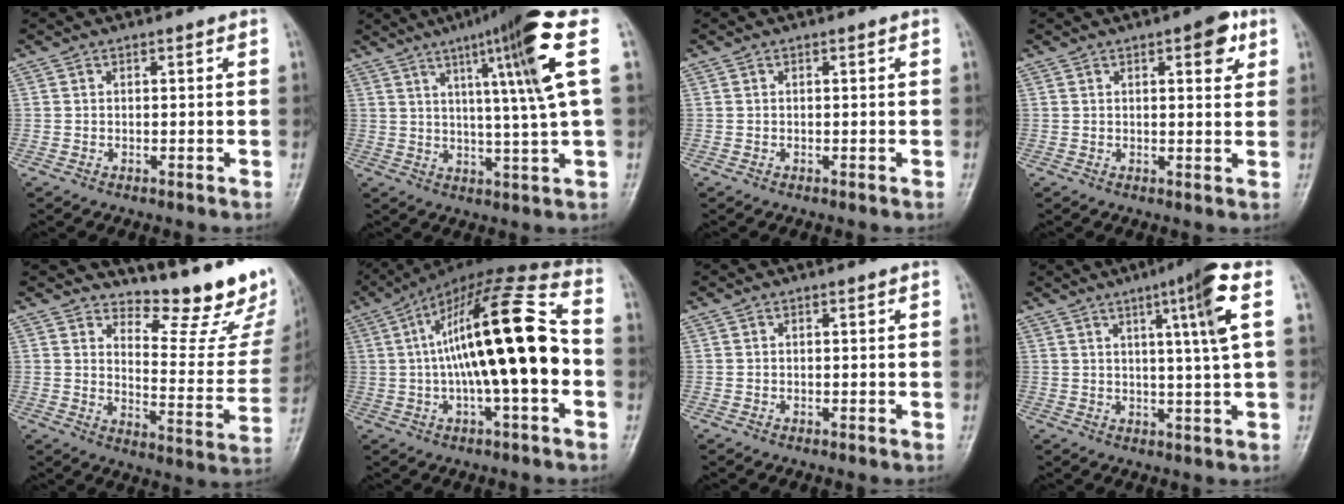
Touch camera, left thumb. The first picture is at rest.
{"total": 14.6, "force": [5.1, -0.6, 13.7], "torque": [-0.214, -0.010, 0.078]}
{"total": 0.0}
{"total": 5.1, "force": [2.4, 1.9, 4.0], "torque": [-0.039, -0.007, 0.026]}
{"total": 16.0, "force": [13.8, 4.1, 7.1], "torque": [-0.057, -0.143, 0.173]}
{"total": 22.4, "force": [-0.4, 6.0, 21.6], "torque": [-0.367, 0.044, -0.012]}
{"total": 0.0}
{"total": 9.0, "force": [3.0, -0.8, 8.5], "torque": [-0.136, -0.006, 0.046]}